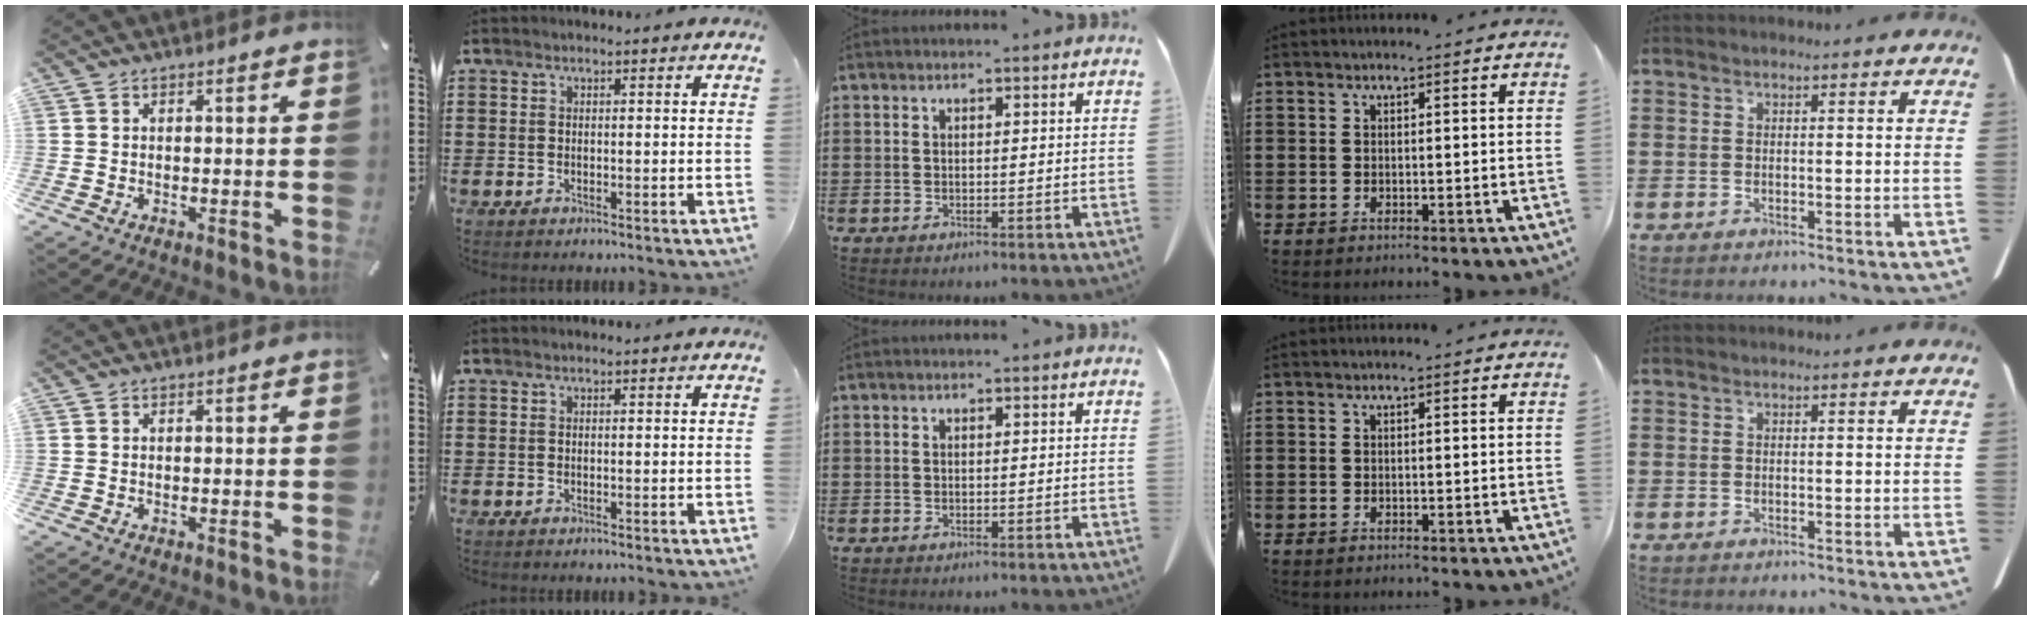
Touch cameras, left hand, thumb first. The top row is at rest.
{}